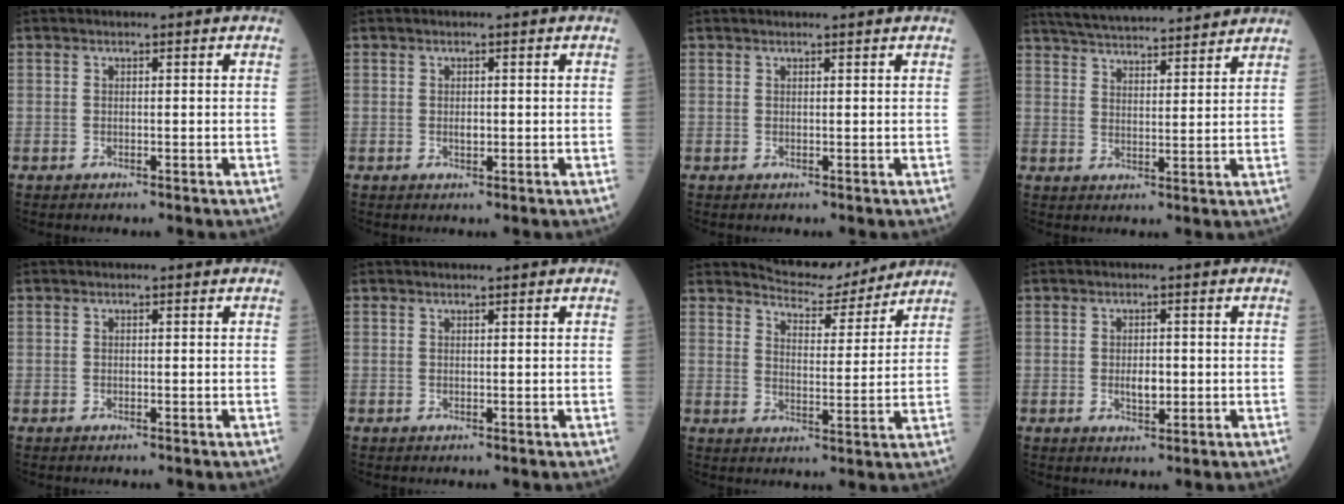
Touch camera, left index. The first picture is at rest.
{"total": 0.9, "force": [0.1, 0.5, 0.7], "torque": [-0.016, -0.001, 0.004]}
{"total": 2.5, "force": [2.3, -0.1, 0.9], "torque": [-0.009, 0.014, 0.030]}
{"total": 18.3, "force": [16.8, 2.5, 6.8], "torque": [-0.117, 0.039, 0.249]}
{"total": 0.0}
{"total": 0.9, "force": [0.8, -0.1, 0.4], "torque": [-0.007, 0.005, 0.016]}
{"total": 8.9, "force": [8.7, 1.7, 0.9], "torque": [-0.021, -0.001, 0.125]}
{"total": 2.5, "force": [-0.2, 1.2, 2.2], "torque": [-0.043, -0.001, 0.000]}